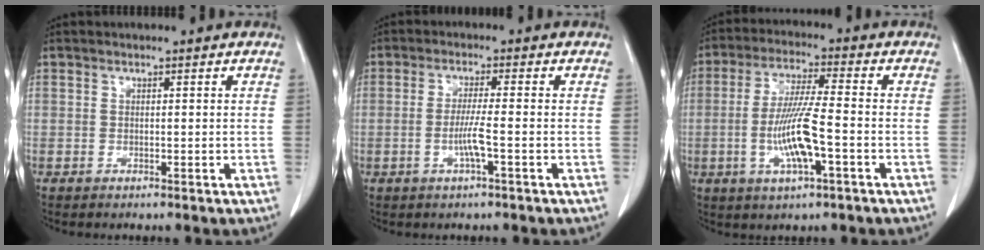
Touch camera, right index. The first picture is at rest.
{"total": 4.2, "force": [-1.3, 0.0, 3.9], "torque": [-0.080, -0.002, -0.025]}
{"total": 10.3, "force": [-2.7, 1.3, 9.9], "torque": [-0.196, -0.004, -0.050]}